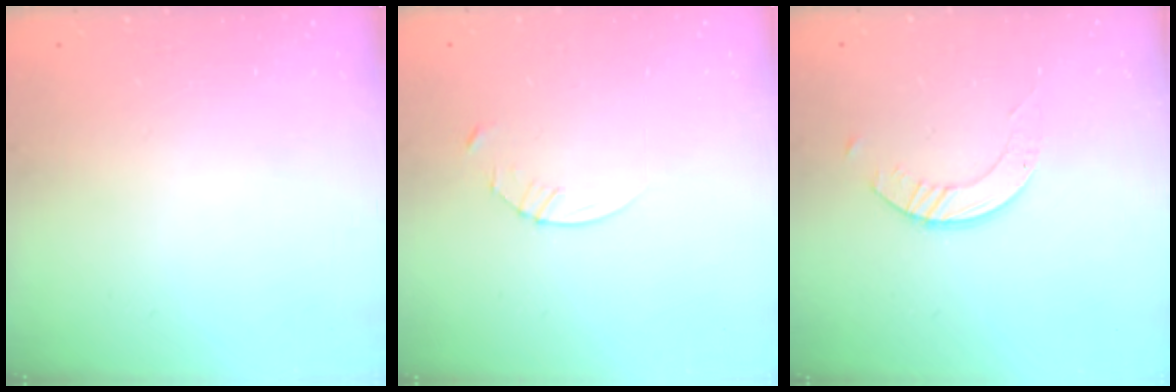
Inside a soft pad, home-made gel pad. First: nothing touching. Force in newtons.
{"total": 2.9, "press": 2.9, "slide": 0.4}
{"total": 2.6, "press": 2.5, "slide": 0.3}